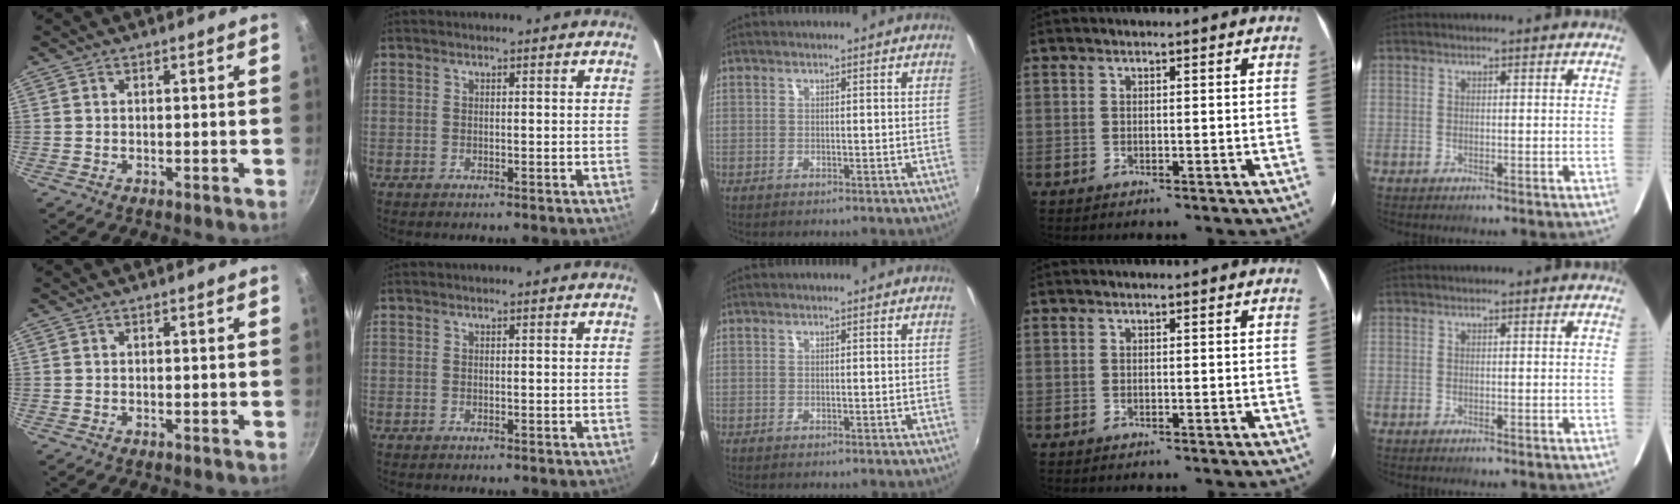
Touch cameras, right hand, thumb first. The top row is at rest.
{}